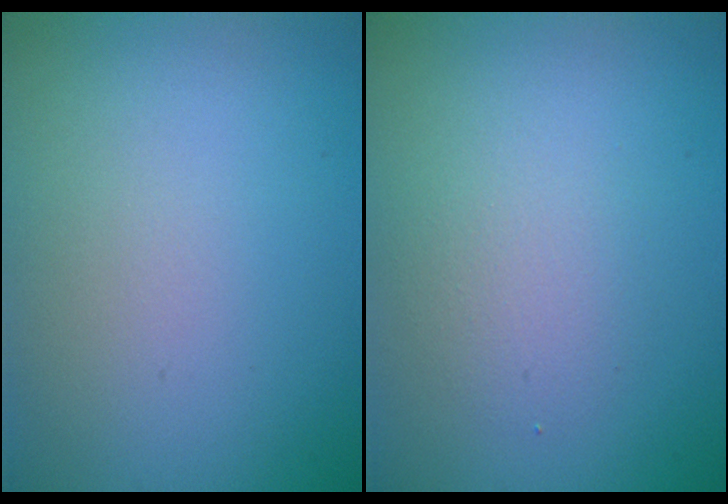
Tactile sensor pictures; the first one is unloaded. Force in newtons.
{"total": 2.1, "press": 2.1, "slide": 0.0}